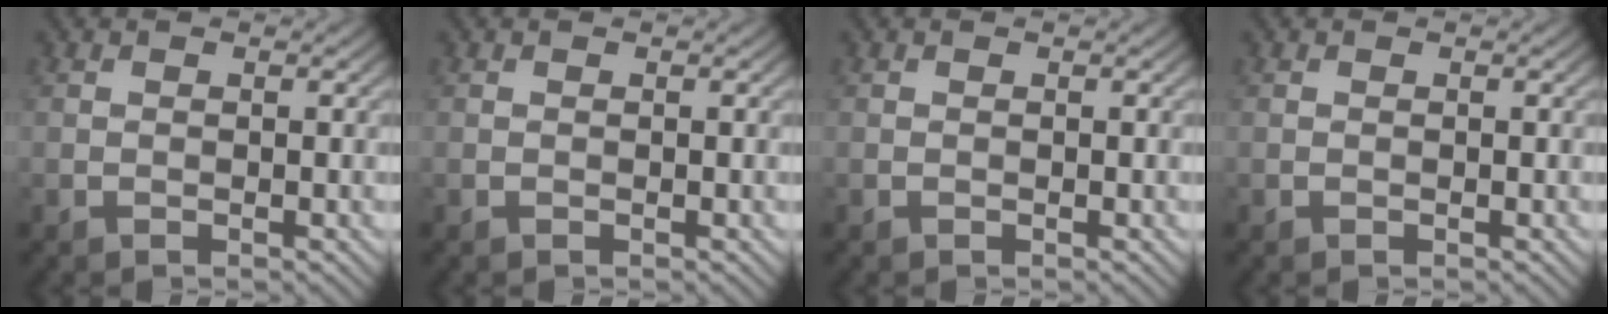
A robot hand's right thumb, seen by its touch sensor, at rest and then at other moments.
{"total": 0.0}
{"total": 0.0}
{"total": 0.0}